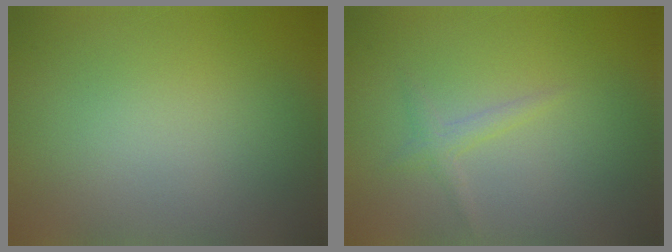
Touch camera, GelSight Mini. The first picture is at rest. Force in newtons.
{"total": 1.1, "press": 1.1, "slide": 0.1}